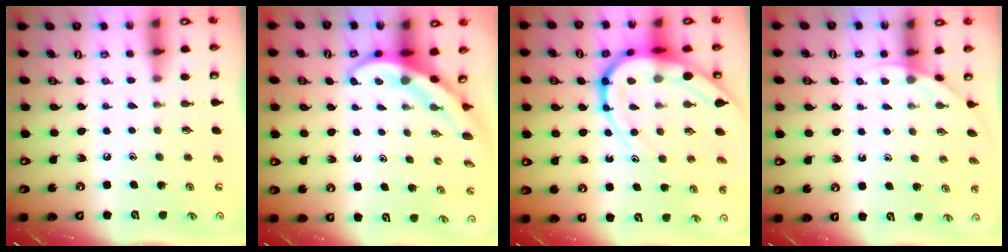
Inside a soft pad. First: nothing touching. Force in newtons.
{"total": 3.8, "press": 3.8, "slide": 0.6}
{"total": 16.8, "press": 16.7, "slide": 1.9}
{"total": 3.1, "press": 3.1, "slide": 0.2}